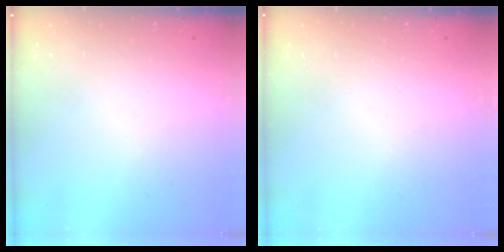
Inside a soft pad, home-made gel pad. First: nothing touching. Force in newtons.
{"total": 0.0}